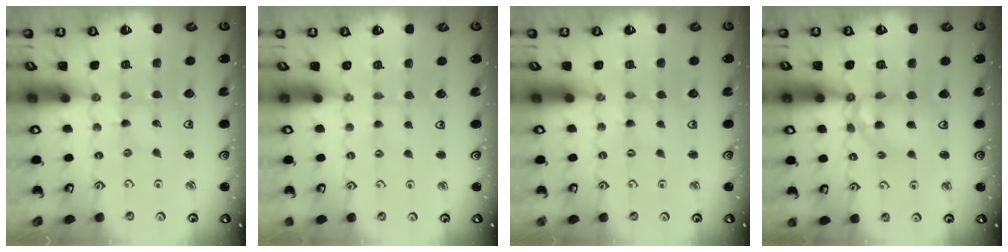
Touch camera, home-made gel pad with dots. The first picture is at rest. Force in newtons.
{"total": 0.0}
{"total": 0.0}
{"total": 12.1, "press": 12.0, "slide": 1.1}